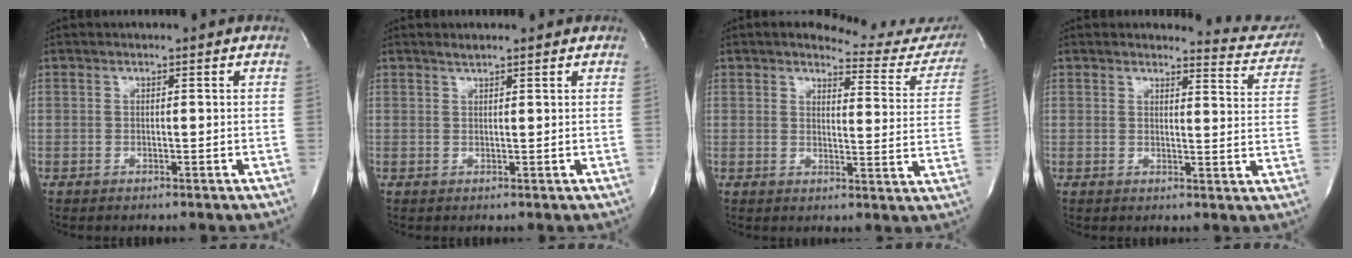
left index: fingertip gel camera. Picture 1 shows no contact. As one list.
[{"total": 1.3, "force": [1.2, 0.1, 0.5], "torque": [-0.012, 0.007, 0.022]}, {"total": 13.2, "force": [12.5, 3.2, 2.6], "torque": [-0.004, -0.058, 0.119]}, {"total": 7.1, "force": [7.0, 0.9, -0.3], "torque": [0.015, -0.053, 0.059]}]